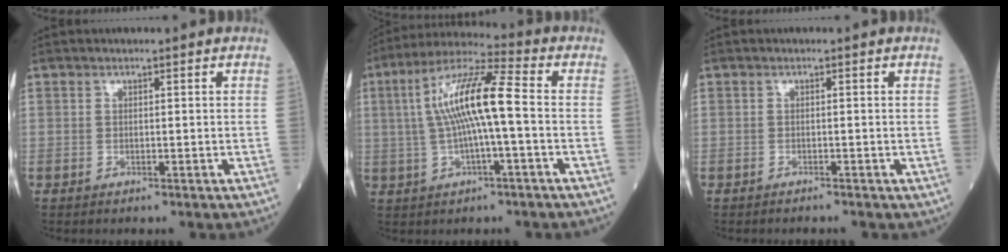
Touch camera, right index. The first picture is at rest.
{"total": 12.0, "force": [0.3, 1.2, 11.9], "torque": [-0.227, 0.025, 0.001]}
{"total": 0.7, "force": [-0.7, 0.2, 0.1], "torque": [-0.005, -0.001, -0.011]}